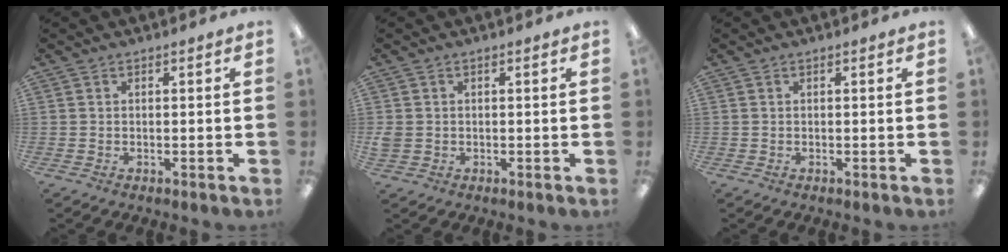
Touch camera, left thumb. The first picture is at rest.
{"total": 2.2, "force": [-0.1, 2.0, 0.9], "torque": [-0.016, 0.006, -0.002]}
{"total": 0.0}